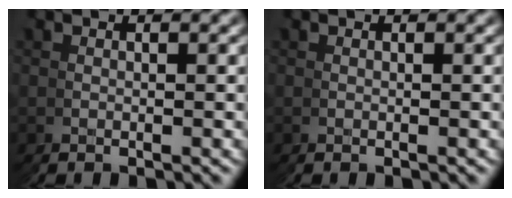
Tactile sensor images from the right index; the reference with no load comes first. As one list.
[{"total": 0.0}]